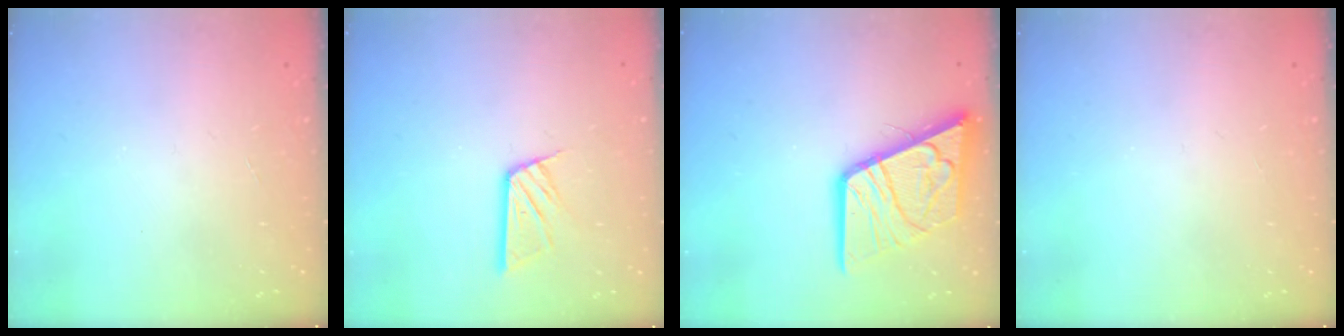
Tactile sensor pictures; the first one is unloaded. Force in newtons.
{"total": 10.4, "press": 10.3, "slide": 1.0}
{"total": 19.6, "press": 19.4, "slide": 2.4}
{"total": 0.0}